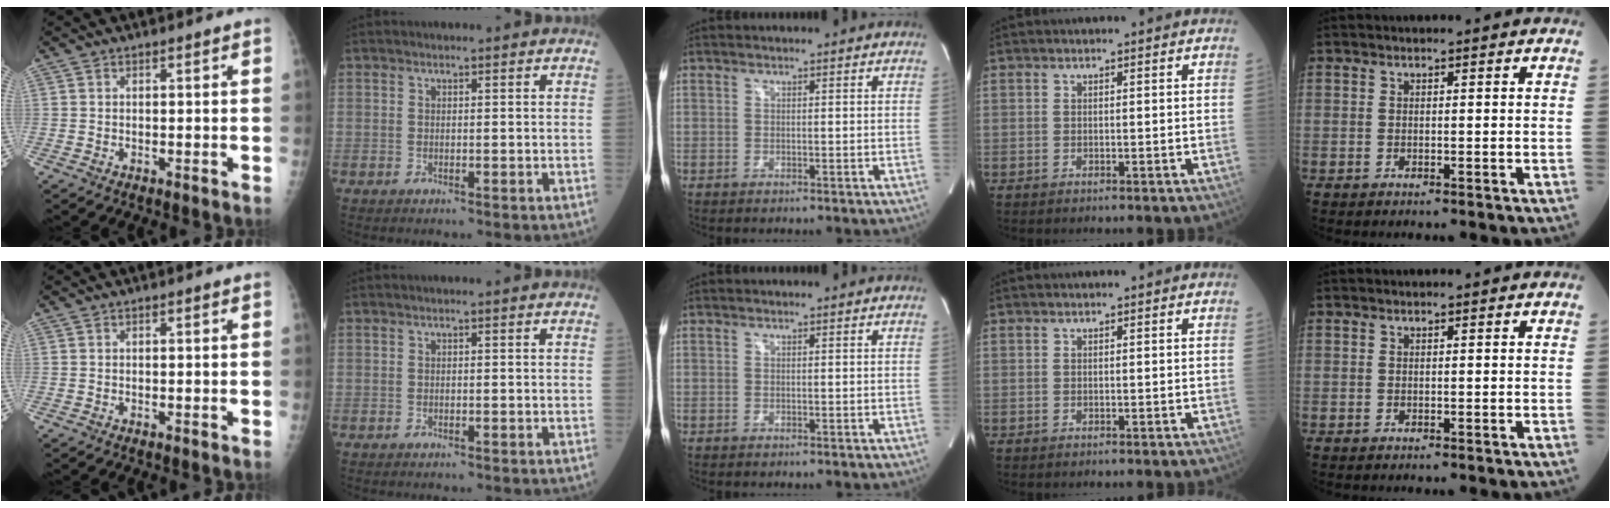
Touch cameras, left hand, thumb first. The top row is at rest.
{}